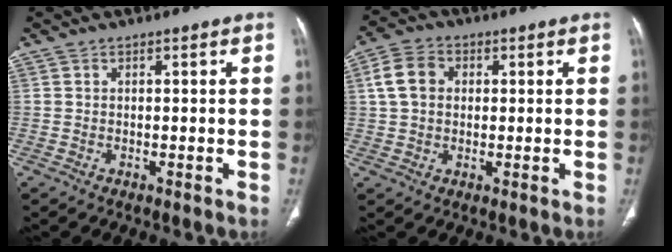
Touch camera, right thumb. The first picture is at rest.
{"total": 7.4, "force": [1.5, 5.6, 4.6], "torque": [-0.079, 0.013, 0.024]}